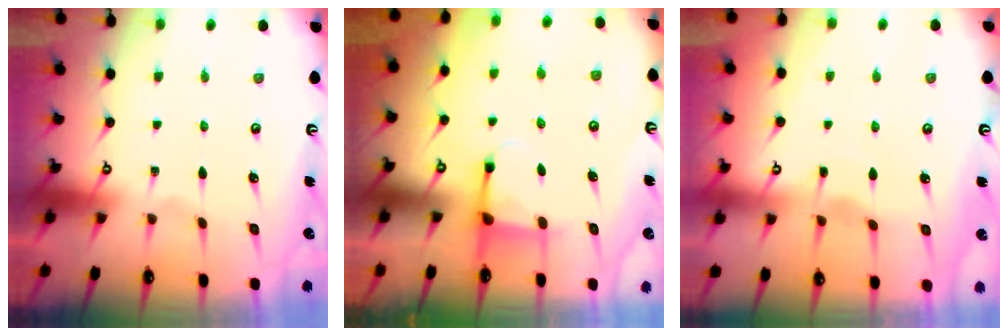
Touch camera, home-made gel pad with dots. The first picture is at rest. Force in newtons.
{"total": 4.1, "press": 4.0, "slide": 0.6}
{"total": 3.5, "press": 3.5, "slide": 0.5}